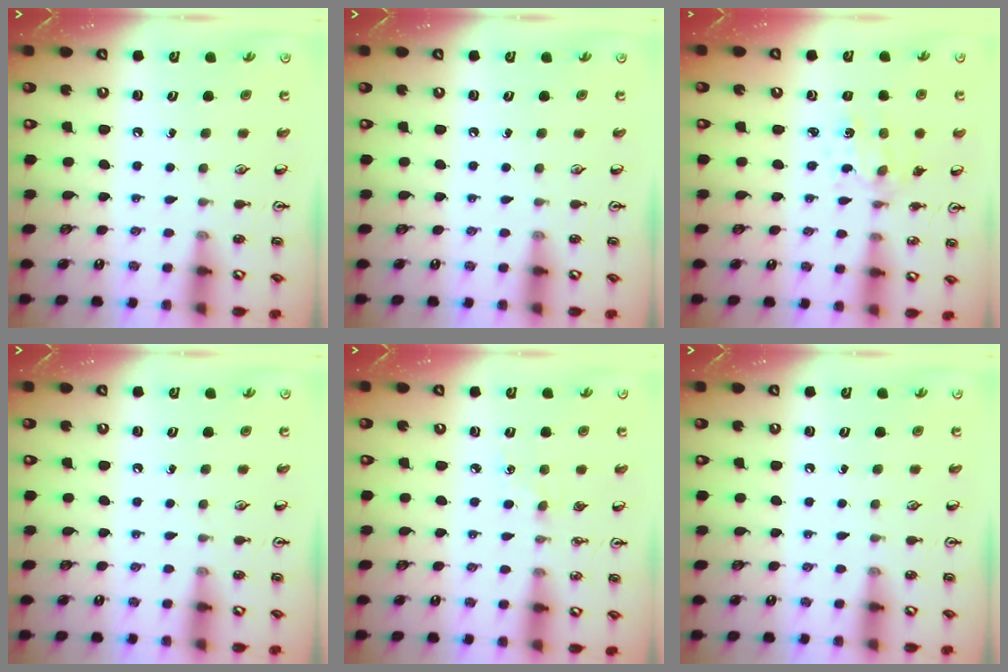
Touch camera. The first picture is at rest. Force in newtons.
{"total": 0.0}
{"total": 1.8, "press": 1.8, "slide": 0.3}
{"total": 0.0}
{"total": 2.7, "press": 2.7, "slide": 0.4}
{"total": 0.0}